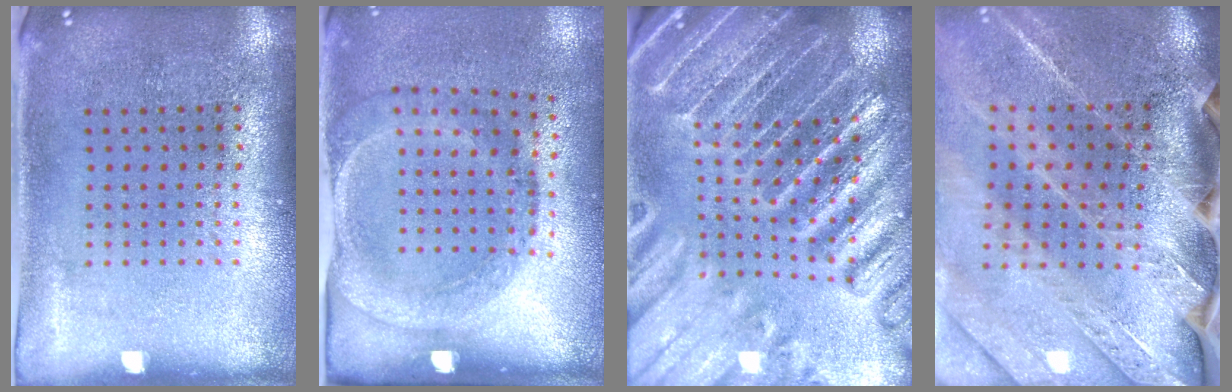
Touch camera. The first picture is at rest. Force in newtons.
{"total": 1.8, "press": 1.1, "slide": 1.4}
{"total": 4.8, "press": 4.3, "slide": 2.1}
{"total": 3.9, "press": 3.3, "slide": 2.1}